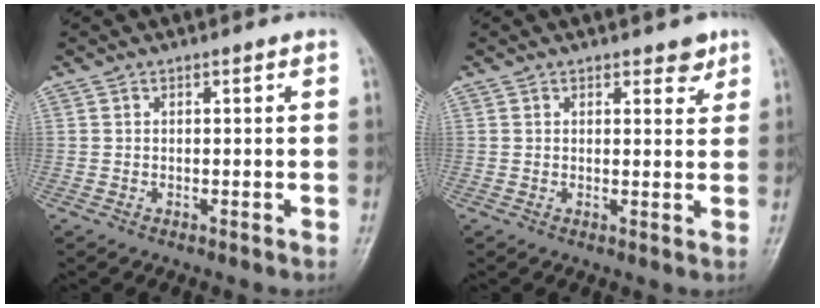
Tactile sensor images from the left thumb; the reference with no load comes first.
{"total": 2.8, "force": [1.9, 1.4, 1.5], "torque": [-0.002, -0.011, 0.024]}